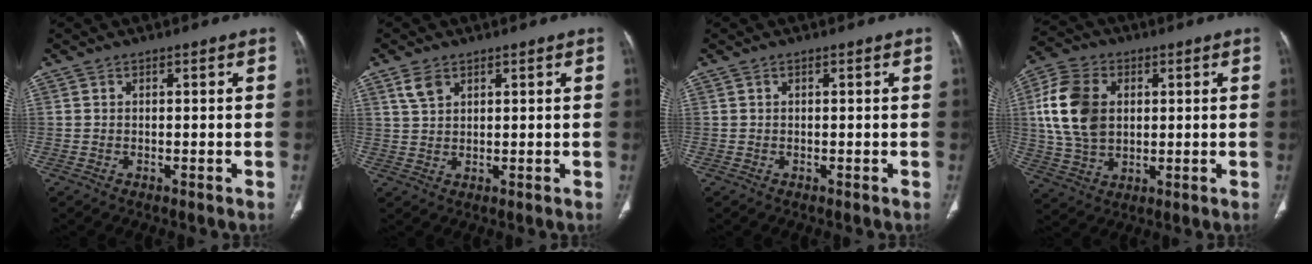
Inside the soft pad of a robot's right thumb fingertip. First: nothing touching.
{"total": 3.4, "force": [2.0, 1.9, 1.9], "torque": [-0.037, -0.003, 0.048]}
{"total": 0.0}
{"total": 13.9, "force": [2.5, 9.8, 9.5], "torque": [-0.177, 0.001, 0.047]}